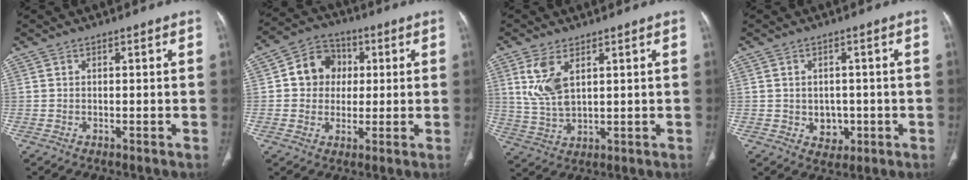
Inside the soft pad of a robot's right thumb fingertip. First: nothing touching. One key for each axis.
{"total": 9.4, "fx": 1.3, "fy": 8.3, "fz": 4.1, "tx": -0.030, "ty": 0.010, "tz": 0.012}
{"total": 7.8, "fx": 3.1, "fy": 3.7, "fz": 6.1, "tx": -0.130, "ty": -0.010, "tz": 0.074}
{"total": 4.4, "fx": -0.7, "fy": 3.7, "fz": 2.3, "tx": -0.009, "ty": 0.003, "tz": 0.000}